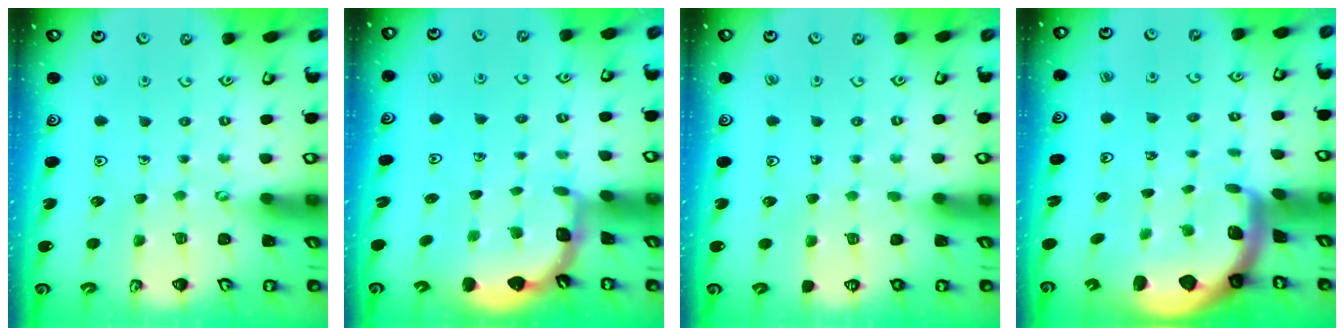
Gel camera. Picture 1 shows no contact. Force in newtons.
{"total": 2.0, "press": 2.0, "slide": 0.2}
{"total": 0.0}
{"total": 2.4, "press": 2.3, "slide": 0.5}